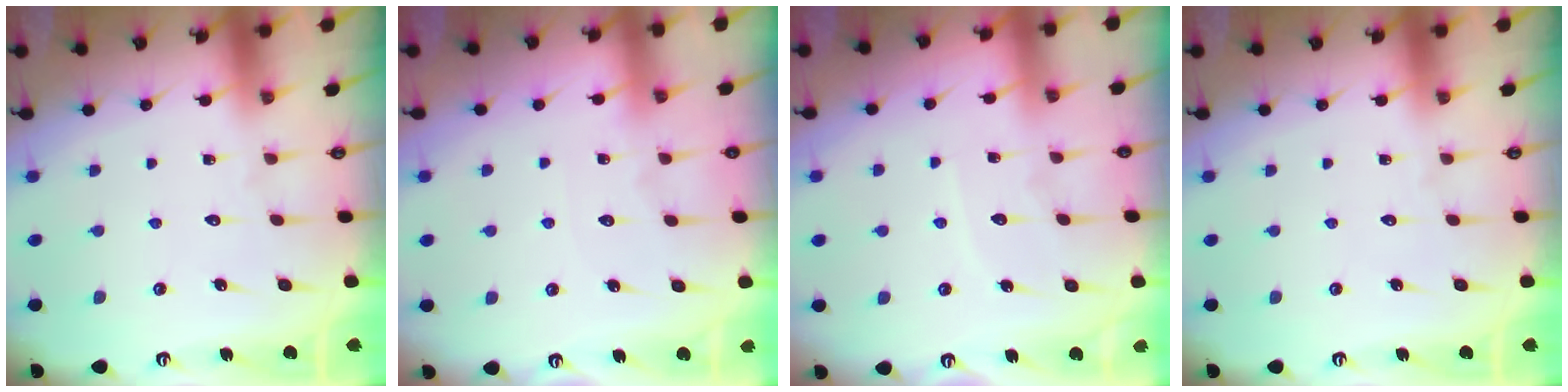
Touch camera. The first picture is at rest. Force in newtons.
{"total": 4.8, "press": 4.7, "slide": 0.7}
{"total": 4.4, "press": 4.3, "slide": 0.5}
{"total": 0.0}